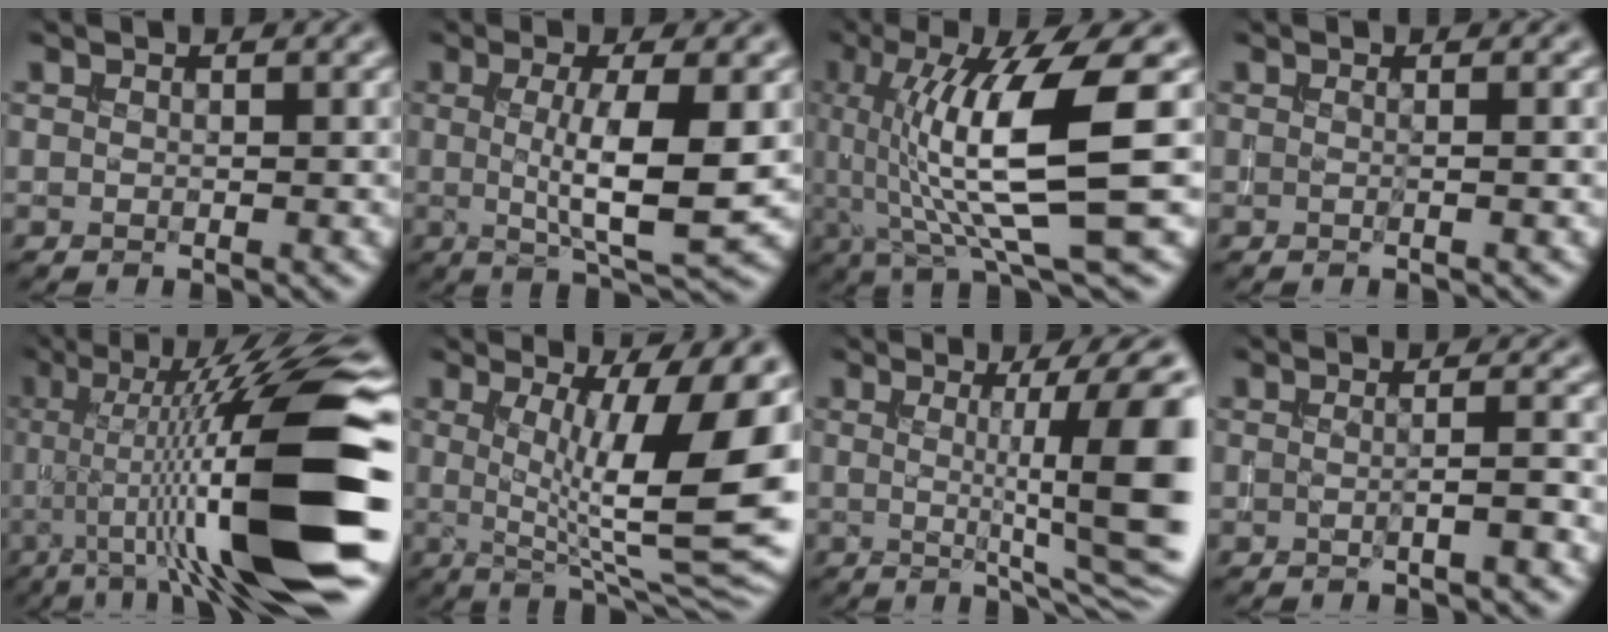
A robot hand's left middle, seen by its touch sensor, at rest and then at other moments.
{"total": 6.7, "force": [0.1, 1.4, 6.5], "torque": [-0.107, -0.008, 0.004]}
{"total": 11.4, "force": [1.0, 2.6, 11.0], "torque": [-0.180, -0.003, 0.023]}
{"total": 1.0, "force": [0.0, 0.3, 1.0], "torque": [-0.013, -0.006, -0.007]}
{"total": 14.6, "force": [-1.5, 2.4, 14.3], "torque": [-0.208, 0.015, -0.026]}
{"total": 13.5, "force": [1.5, 3.6, 12.9], "torque": [-0.170, -0.008, 0.024]}
{"total": 12.3, "force": [0.6, 2.6, 12.0], "torque": [-0.130, 0.005, 0.011]}
{"total": 2.0, "force": [-0.3, 0.5, 2.0], "torque": [-0.025, -0.002, -0.011]}